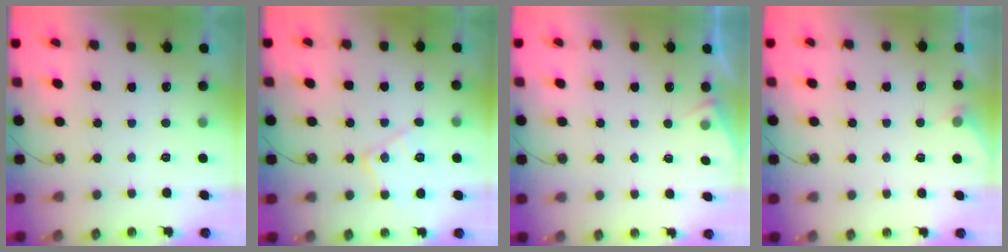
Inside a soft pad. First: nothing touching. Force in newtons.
{"total": 11.9, "press": 11.8, "slide": 0.6}
{"total": 4.6, "press": 4.5, "slide": 0.6}
{"total": 3.3, "press": 3.3, "slide": 0.5}